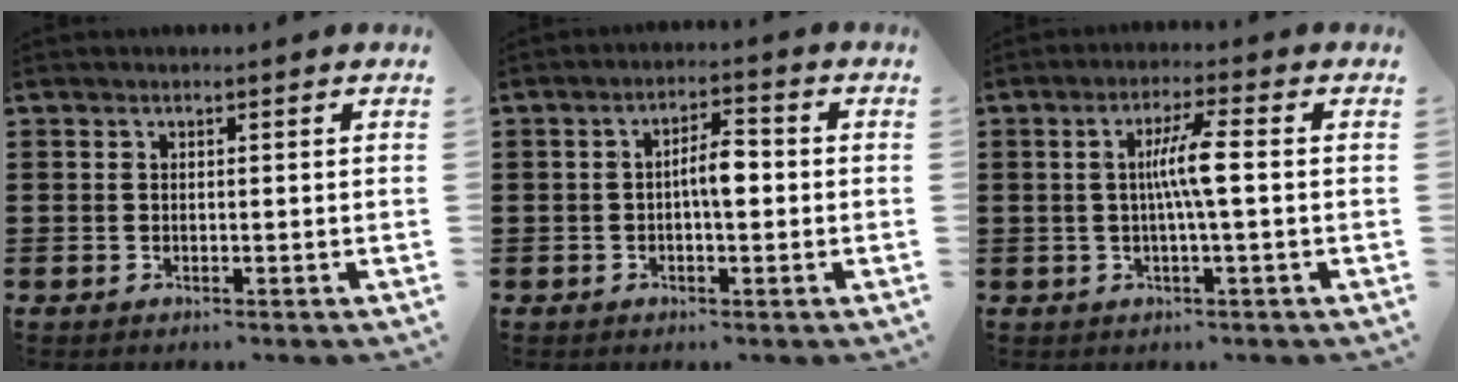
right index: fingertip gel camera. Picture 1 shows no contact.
{"total": 4.4, "force": [-0.4, 1.4, 4.1], "torque": [-0.075, 0.008, -0.010]}
{"total": 5.5, "force": [0.0, 0.0, 5.5], "torque": [-0.101, -0.003, -0.006]}